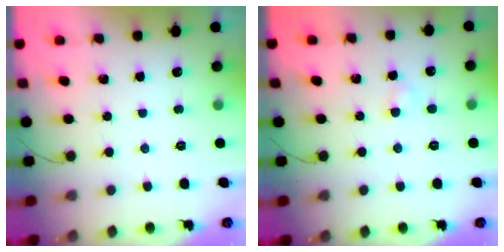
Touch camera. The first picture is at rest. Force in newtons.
{"total": 2.3, "press": 2.1, "slide": 0.8}